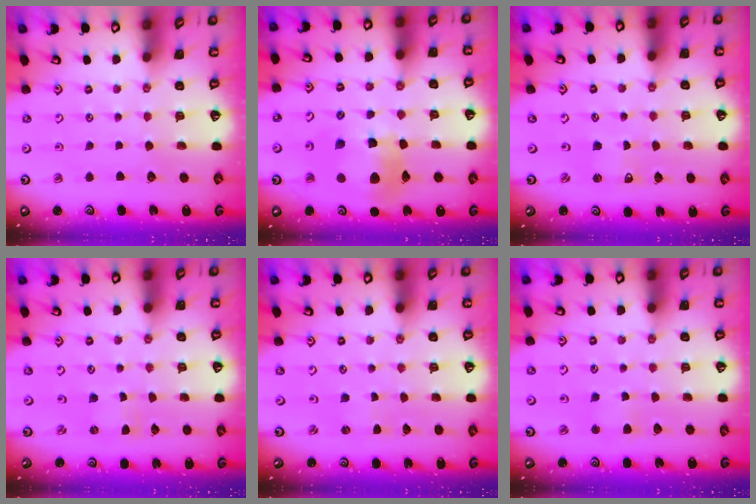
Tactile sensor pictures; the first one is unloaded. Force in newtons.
{"total": 14.7, "press": 14.6, "slide": 2.0}
{"total": 1.4, "press": 1.4, "slide": 0.0}
{"total": 0.0}
{"total": 1.1, "press": 1.1, "slide": 0.3}
{"total": 3.1, "press": 3.0, "slide": 0.5}